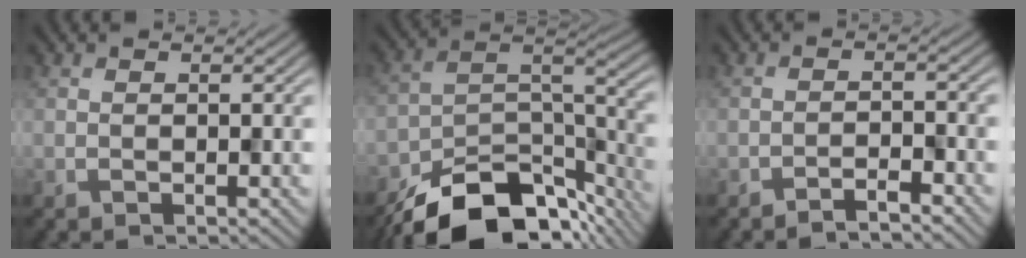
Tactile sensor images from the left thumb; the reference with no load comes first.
{"total": 15.0, "force": [-11.7, 6.2, 6.9], "torque": [-0.142, -0.018, -0.180]}
{"total": 2.5, "force": [-2.2, 0.1, 1.1], "torque": [-0.017, 0.005, -0.043]}